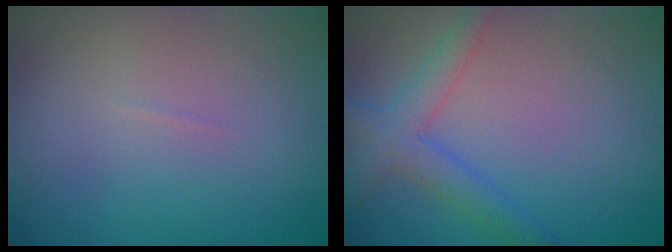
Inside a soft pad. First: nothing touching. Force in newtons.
{"total": 3.1, "press": 3.1, "slide": 0.1}